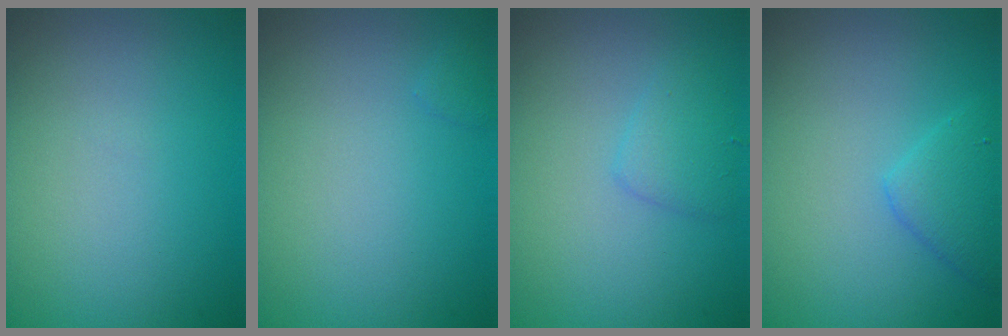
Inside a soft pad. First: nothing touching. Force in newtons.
{"total": 0.5, "press": 0.5, "slide": 0.0}
{"total": 1.7, "press": 1.7, "slide": 0.0}
{"total": 2.2, "press": 2.2, "slide": 0.2}